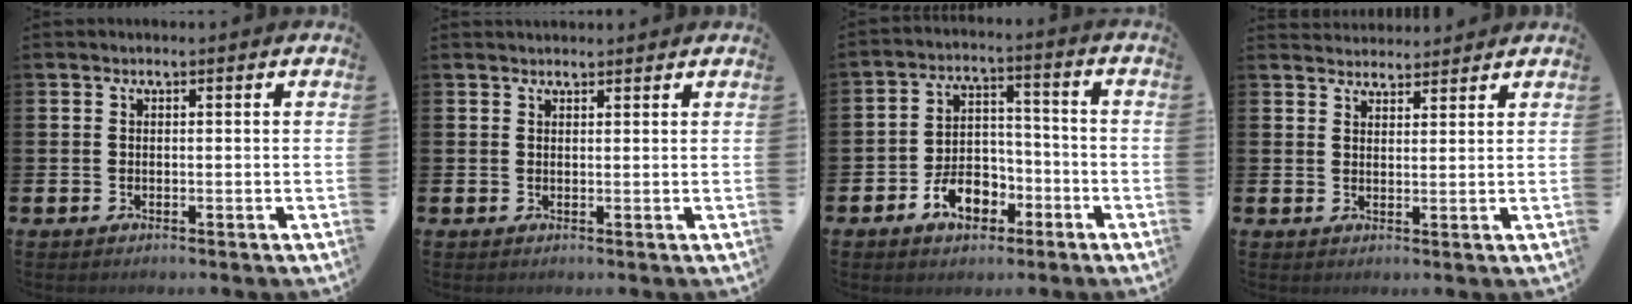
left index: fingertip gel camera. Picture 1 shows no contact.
{"total": 1.4, "force": [1.4, 0.3, 0.0], "torque": [0.010, -0.003, 0.023]}
{"total": 6.4, "force": [-3.3, 4.3, 3.4], "torque": [-0.045, 0.012, -0.064]}
{"total": 3.2, "force": [3.1, 0.7, -0.2], "torque": [0.001, -0.014, 0.057]}